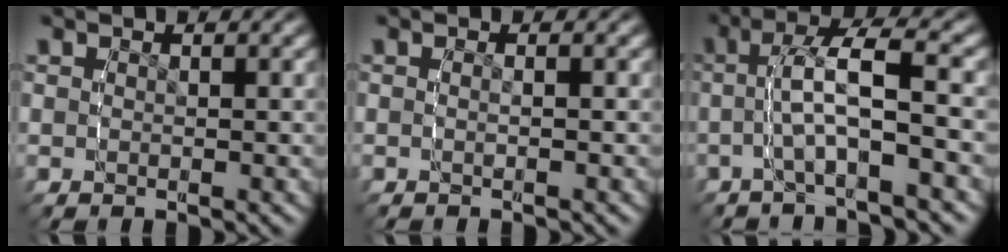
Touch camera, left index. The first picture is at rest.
{"total": 0.8, "force": [-0.6, 0.0, 0.5], "torque": [-0.014, -0.001, -0.013]}
{"total": 4.3, "force": [-1.0, 1.1, 4.1], "torque": [-0.080, 0.015, -0.025]}